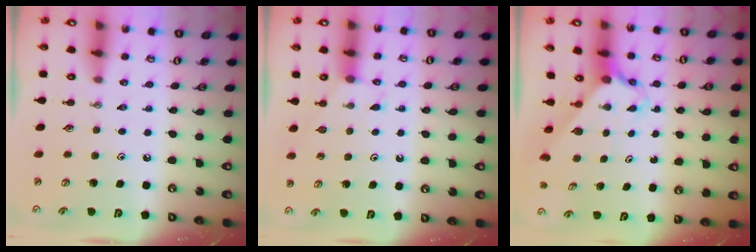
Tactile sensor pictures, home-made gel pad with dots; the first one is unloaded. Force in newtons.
{"total": 3.2, "press": 3.2, "slide": 0.5}
{"total": 2.7, "press": 2.7, "slide": 0.3}